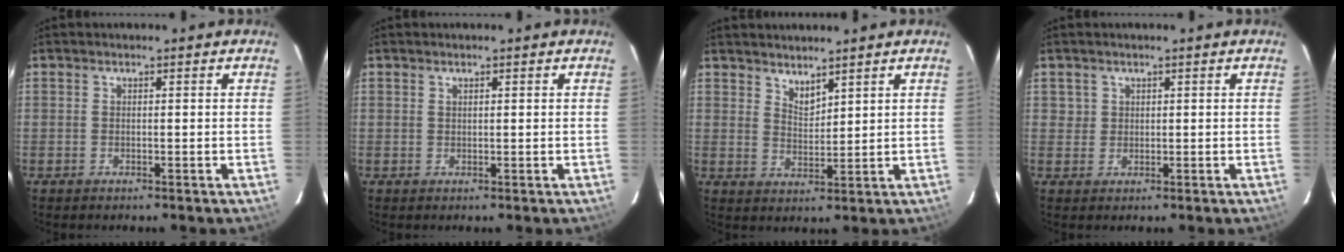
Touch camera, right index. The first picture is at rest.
{"total": 0.5, "force": [0.4, 0.2, 0.3], "torque": [-0.006, 0.002, 0.008]}
{"total": 2.9, "force": [2.5, 0.4, 1.6], "torque": [-0.027, -0.003, 0.042]}
{"total": 1.5, "force": [0.5, 1.4, 0.0], "torque": [0.010, 0.010, 0.008]}